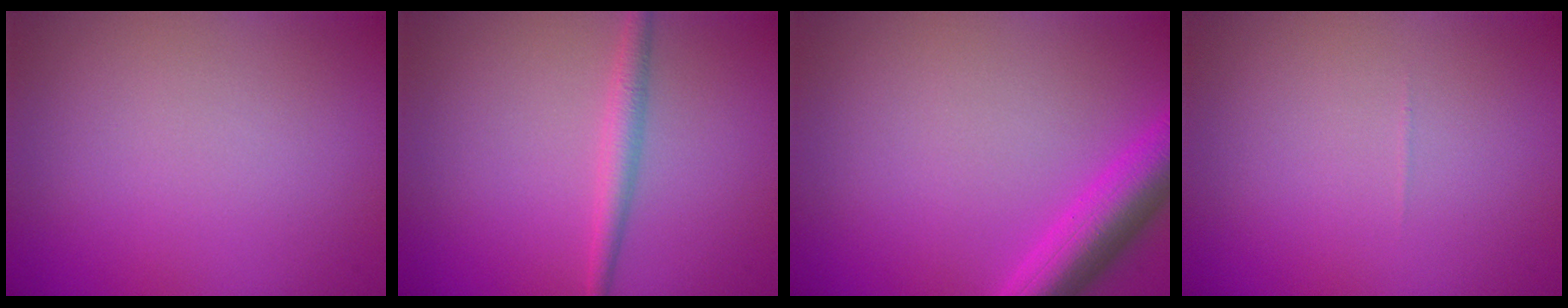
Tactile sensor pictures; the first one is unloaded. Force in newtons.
{"total": 2.0, "press": 2.0, "slide": 0.0}
{"total": 5.3, "press": 5.3, "slide": 0.2}
{"total": 0.0}